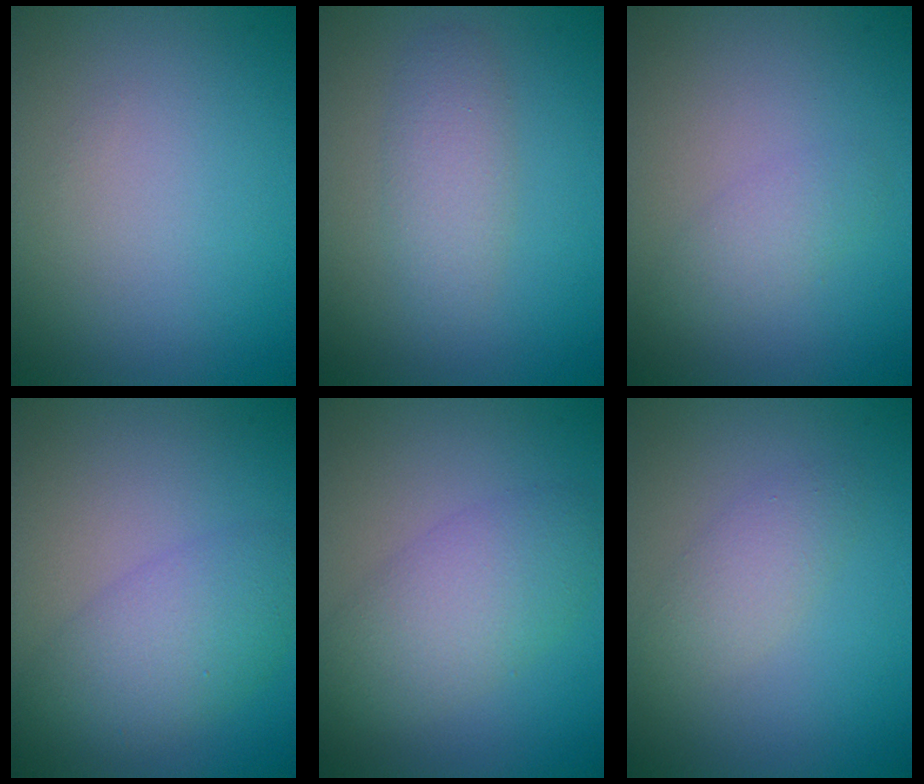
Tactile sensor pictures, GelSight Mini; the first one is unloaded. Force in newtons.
{"total": 2.4, "press": 2.4, "slide": 0.2}
{"total": 1.6, "press": 1.6, "slide": 0.1}
{"total": 4.6, "press": 4.5, "slide": 0.1}
{"total": 4.7, "press": 4.7, "slide": 0.1}
{"total": 2.0, "press": 2.0, "slide": 0.0}